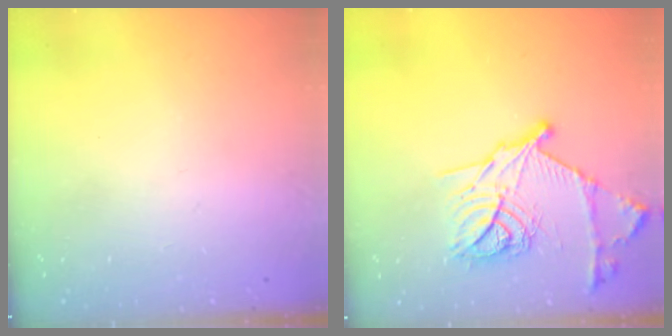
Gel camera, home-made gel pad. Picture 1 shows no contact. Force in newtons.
{"total": 18.8, "press": 18.8, "slide": 1.3}